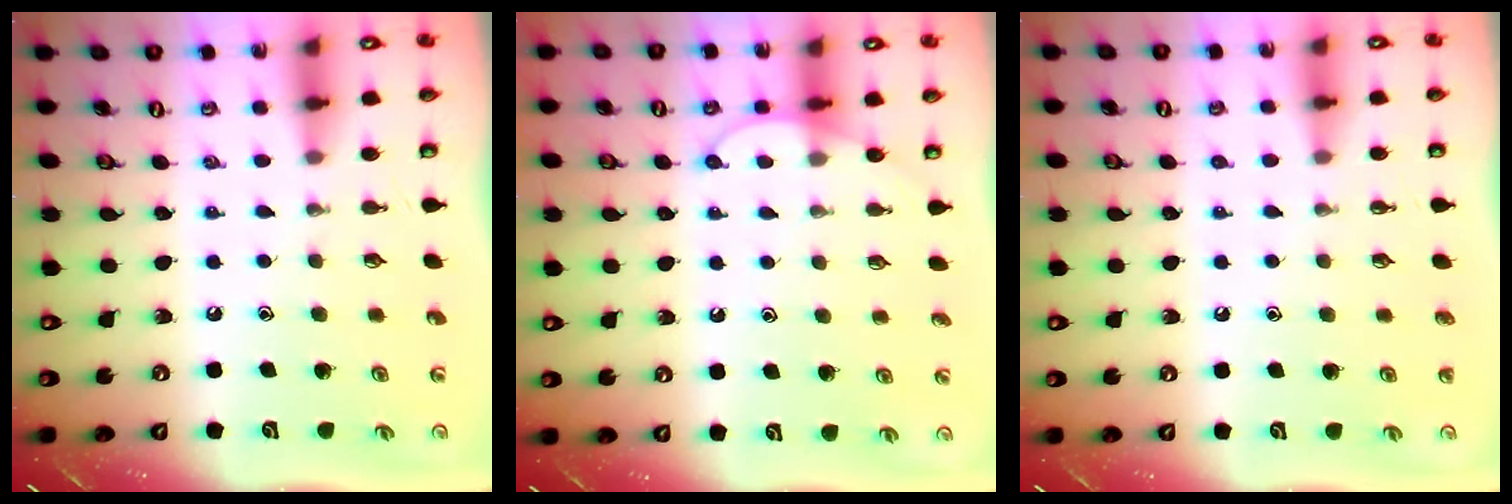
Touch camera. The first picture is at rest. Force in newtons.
{"total": 5.5, "press": 5.5, "slide": 0.4}
{"total": 0.7, "press": 0.7, "slide": 0.0}